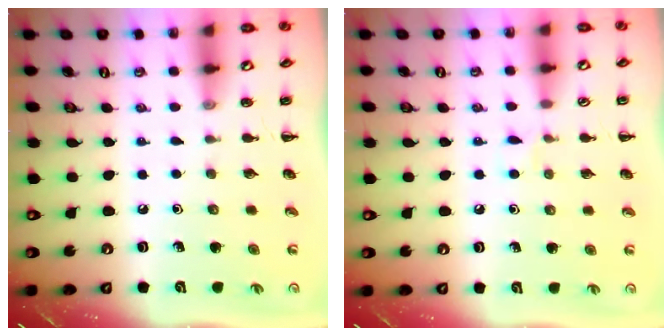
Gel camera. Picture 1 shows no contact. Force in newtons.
{"total": 4.0, "press": 3.8, "slide": 1.4}